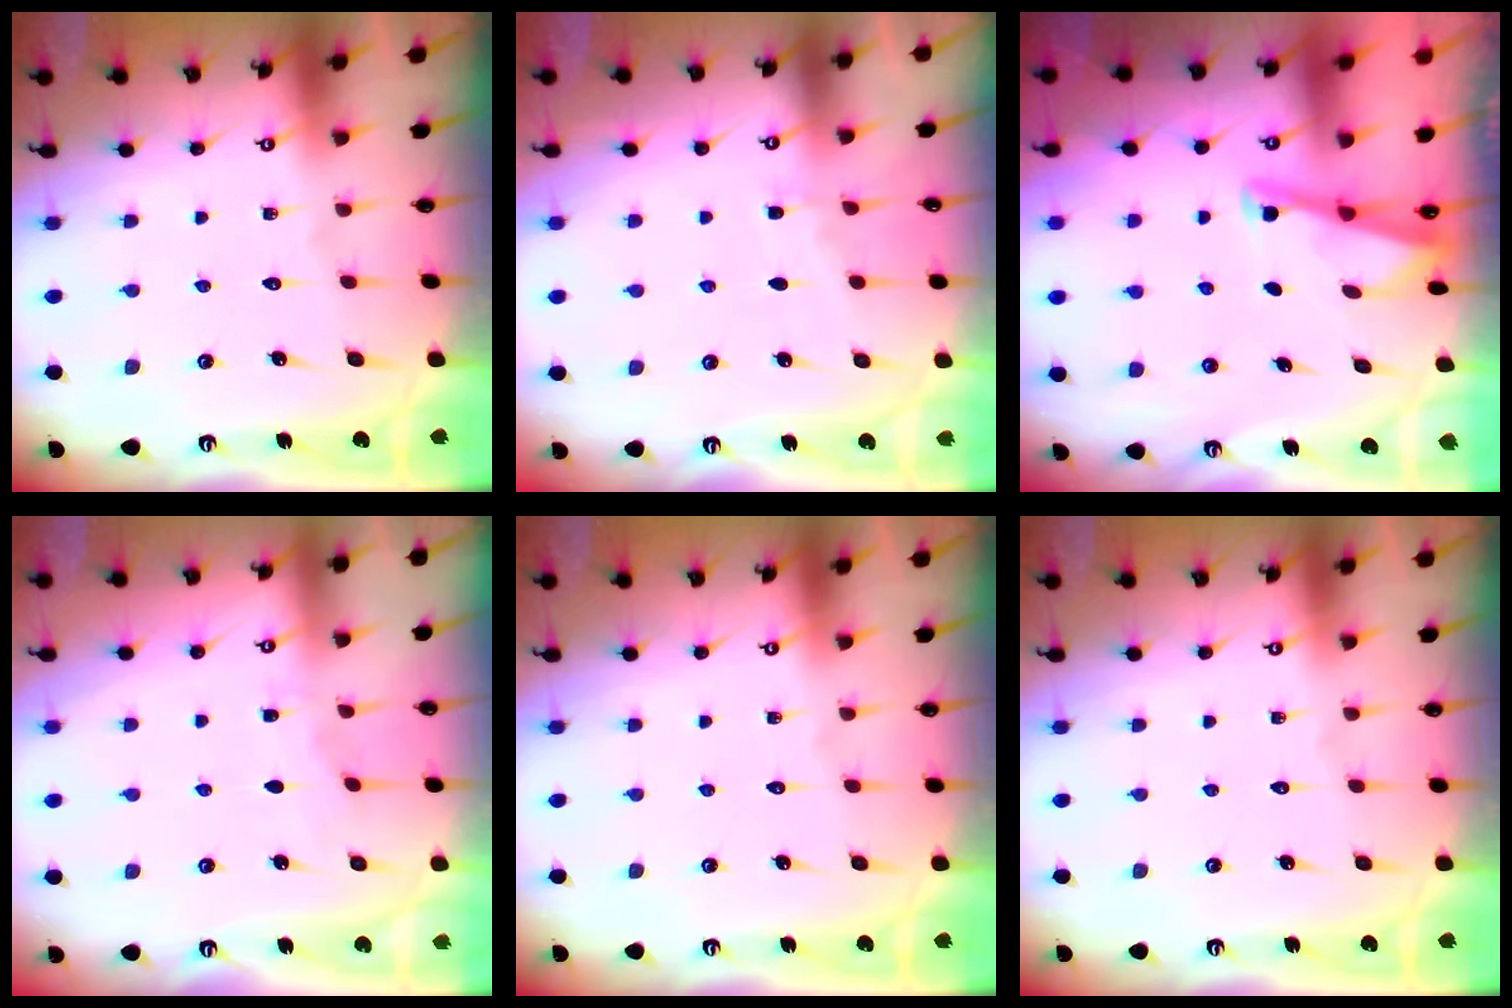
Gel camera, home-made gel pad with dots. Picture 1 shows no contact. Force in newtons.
{"total": 2.5, "press": 2.4, "slide": 0.4}
{"total": 2.5, "press": 2.5, "slide": 0.2}
{"total": 2.5, "press": 2.5, "slide": 0.3}
{"total": 0.0}
{"total": 0.0}